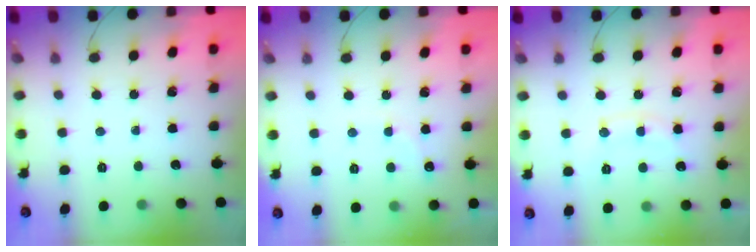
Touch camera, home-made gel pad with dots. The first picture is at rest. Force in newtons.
{"total": 7.4, "press": 7.2, "slide": 1.7}
{"total": 9.3, "press": 9.2, "slide": 1.0}